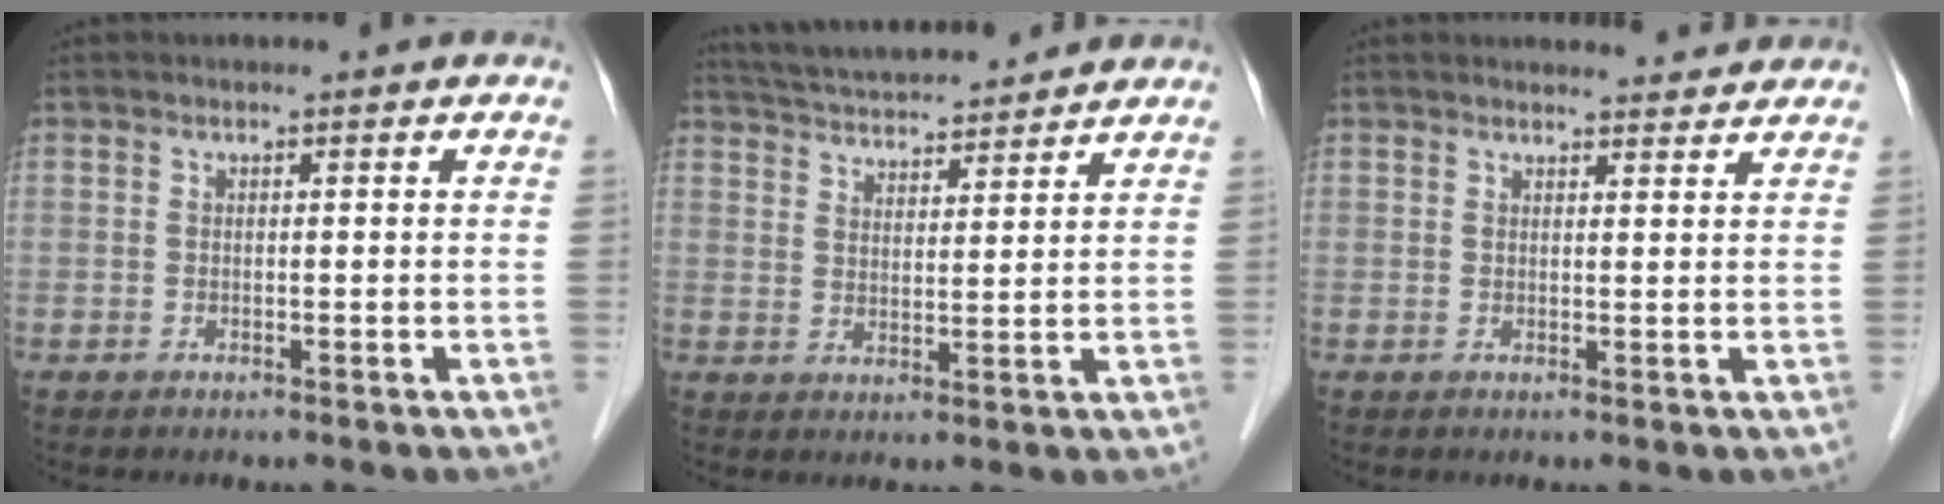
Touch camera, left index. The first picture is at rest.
{"total": 13.5, "force": [12.6, 1.8, 4.5], "torque": [-0.081, 0.029, 0.198]}
{"total": 4.3, "force": [4.3, 0.7, 0.6], "torque": [-0.010, 0.007, 0.047]}